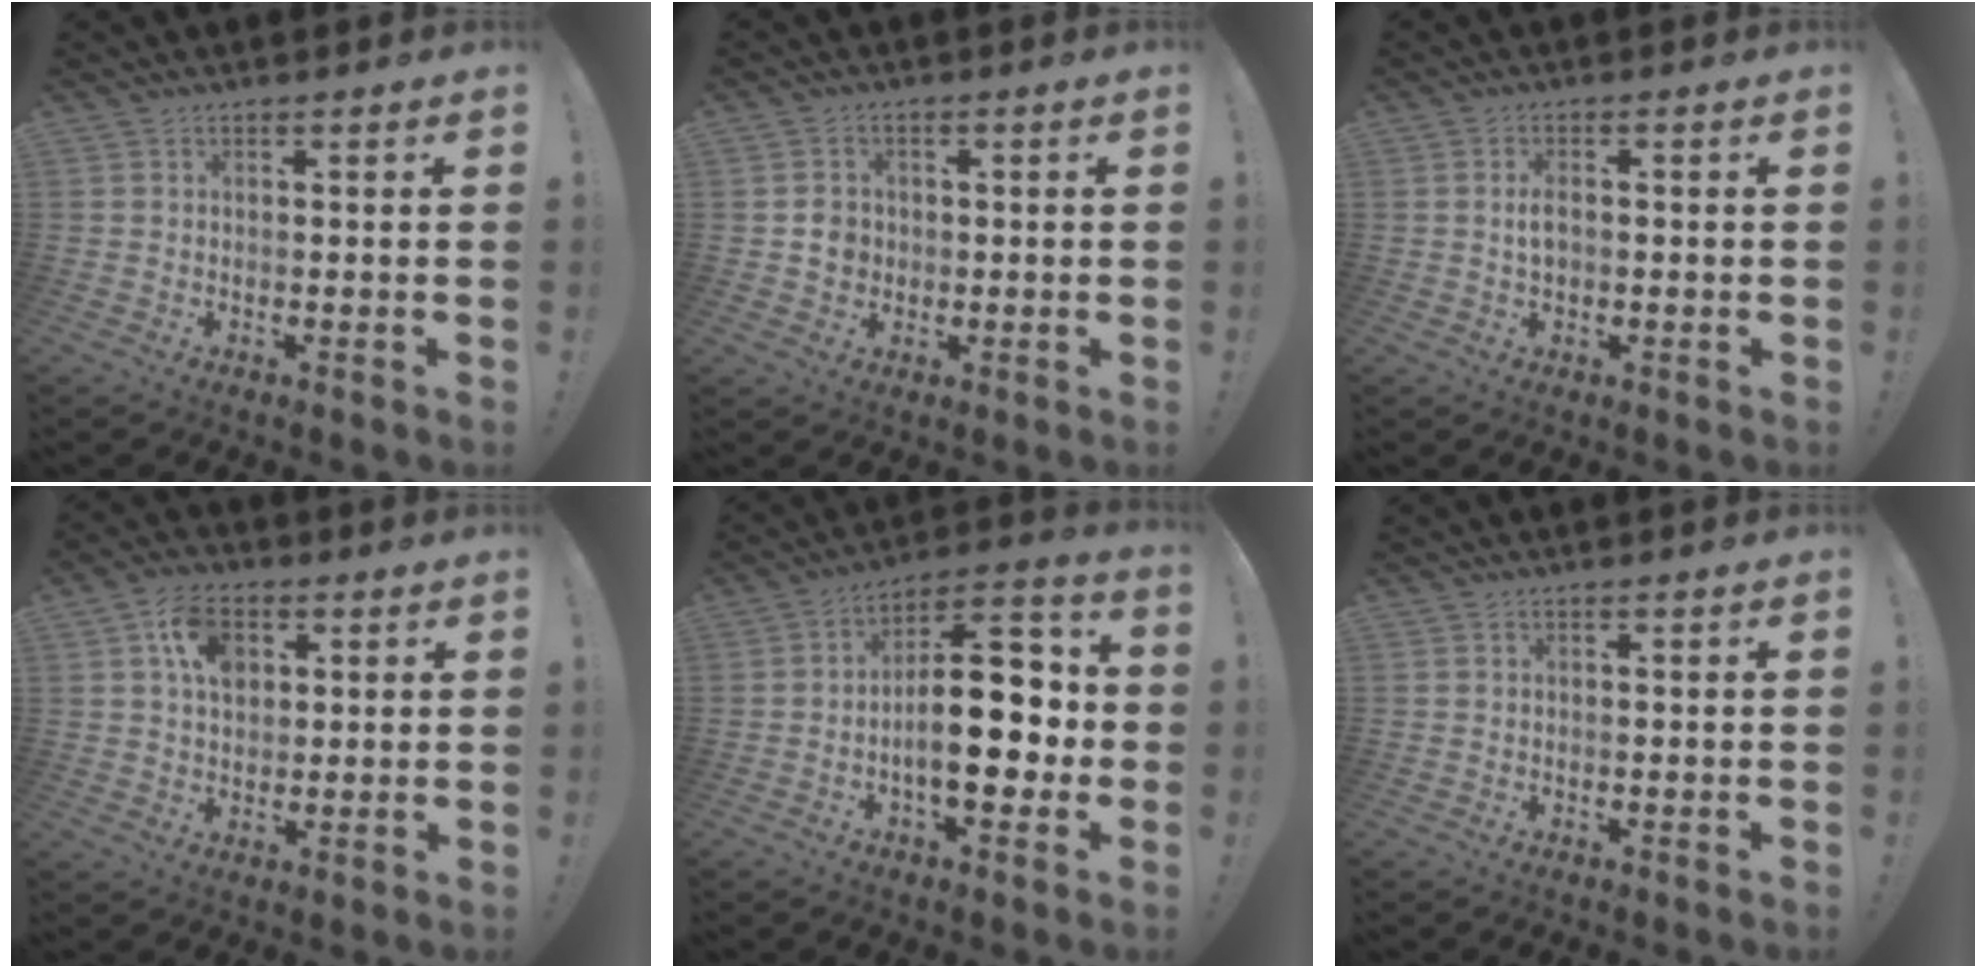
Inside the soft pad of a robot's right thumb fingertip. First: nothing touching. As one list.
[{"total": 4.7, "force": [-0.1, 4.3, 1.7], "torque": [-0.019, 0.008, 0.000]}, {"total": 2.9, "force": [-0.2, 1.5, 2.5], "torque": [-0.039, 0.002, -0.005]}, {"total": 10.5, "force": [3.9, 7.4, 6.3], "torque": [-0.109, 0.006, 0.075]}, {"total": 19.8, "force": [-2.5, 9.3, 17.3], "torque": [-0.256, 0.012, -0.038]}, {"total": 0.0}]